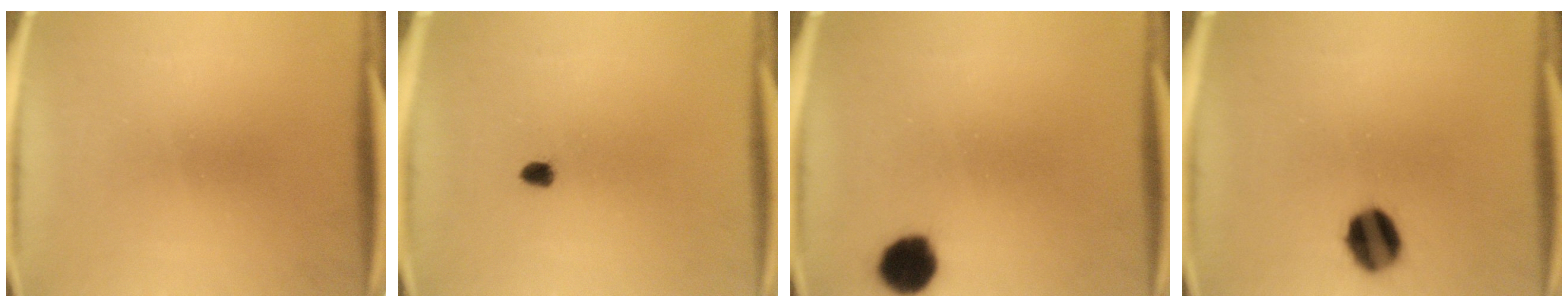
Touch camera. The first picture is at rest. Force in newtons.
{"total": 1.5}
{"total": 7.1}
{"total": 9.4}